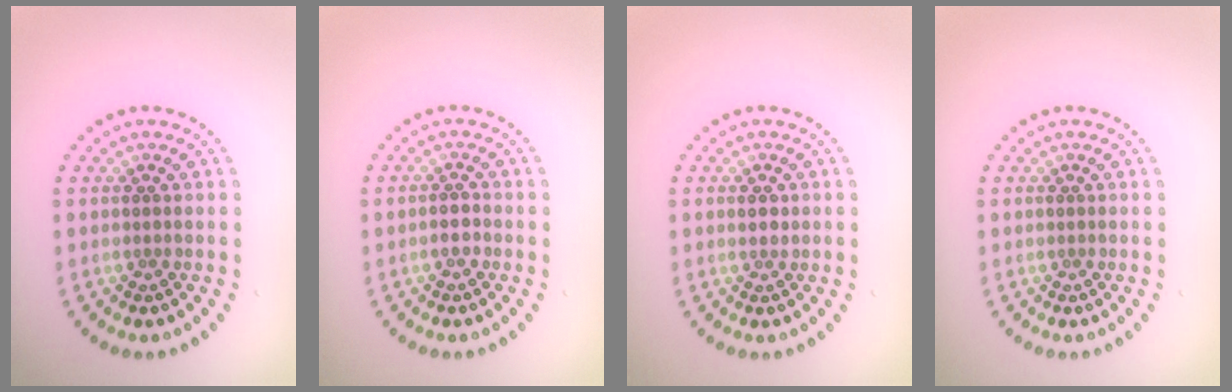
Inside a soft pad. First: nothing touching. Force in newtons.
{"total": 1.2, "press": 1.0, "slide": 0.5}
{"total": 1.0, "press": 0.9, "slide": 0.5}
{"total": 0.0}